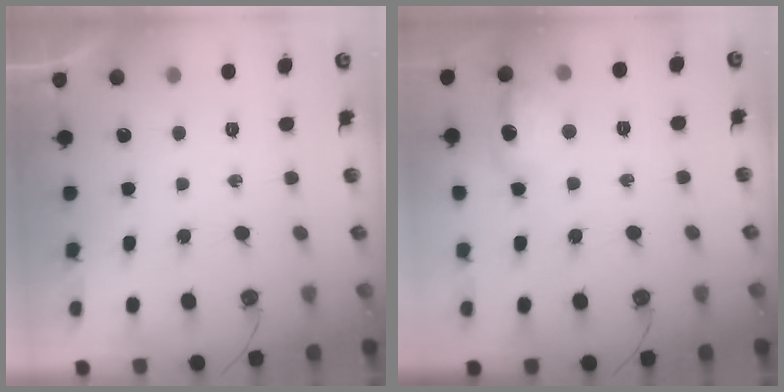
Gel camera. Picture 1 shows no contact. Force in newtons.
{"total": 12.8, "press": 12.7, "slide": 0.9}